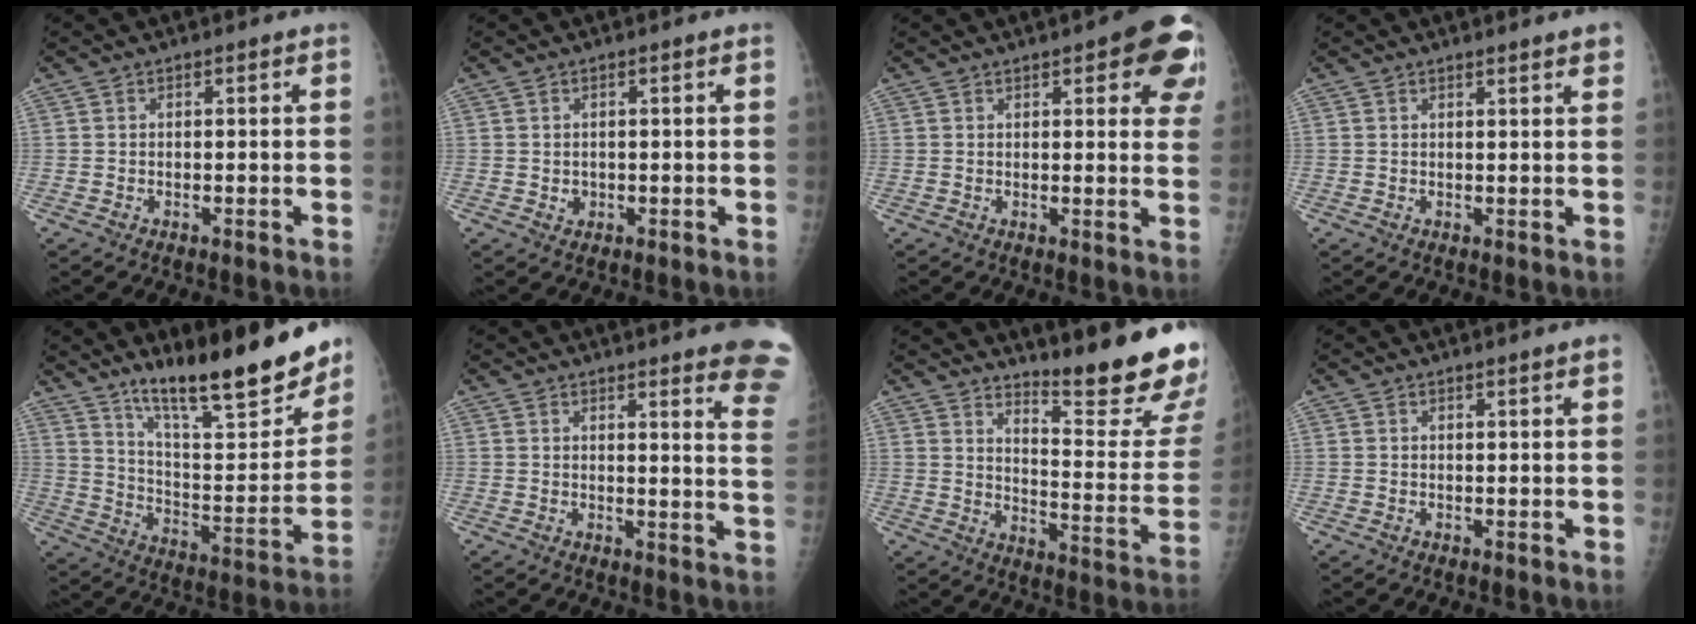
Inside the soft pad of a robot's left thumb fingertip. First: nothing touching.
{"total": 1.3, "force": [0.0, 1.2, 0.5], "torque": [-0.005, 0.000, 0.006]}
{"total": 12.8, "force": [5.8, 4.3, 10.5], "torque": [-0.089, -0.015, 0.060]}
{"total": 2.7, "force": [2.1, 0.0, 1.6], "torque": [-0.017, -0.007, 0.025]}
{"total": 23.8, "force": [17.2, 5.0, 15.6], "torque": [-0.204, -0.094, 0.279]}
{"total": 15.0, "force": [12.8, 1.1, 7.8], "torque": [-0.067, -0.098, 0.127]}
{"total": 20.9, "force": [16.7, 2.5, 12.4], "torque": [-0.152, -0.161, 0.229]}
{"total": 1.5, "force": [1.2, -0.2, 1.0], "torque": [-0.009, -0.003, 0.018]}